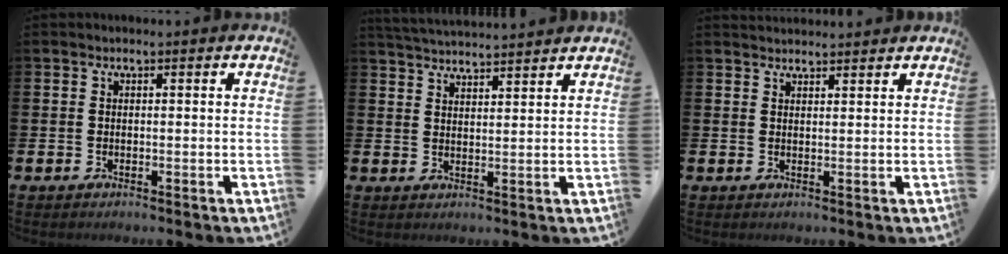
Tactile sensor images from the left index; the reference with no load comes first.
{"total": 3.9, "force": [3.9, -0.2, 0.1], "torque": [-0.013, -0.022, 0.071]}
{"total": 2.0, "force": [2.0, 0.4, -0.1], "torque": [0.010, -0.011, 0.034]}